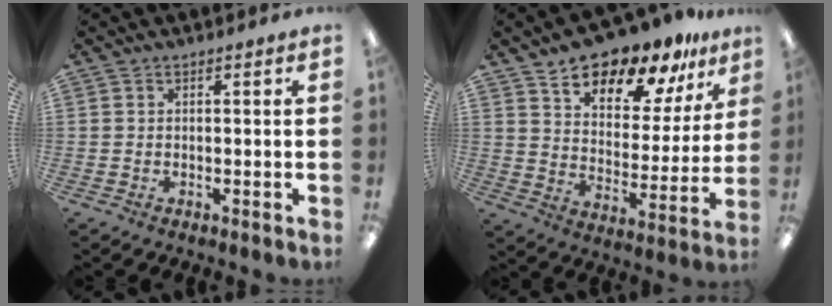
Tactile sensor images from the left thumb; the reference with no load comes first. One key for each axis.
{"total": 14.9, "fx": 12.7, "fy": 5.7, "fz": 5.3, "tx": -0.095, "ty": -0.090, "tz": 0.226}